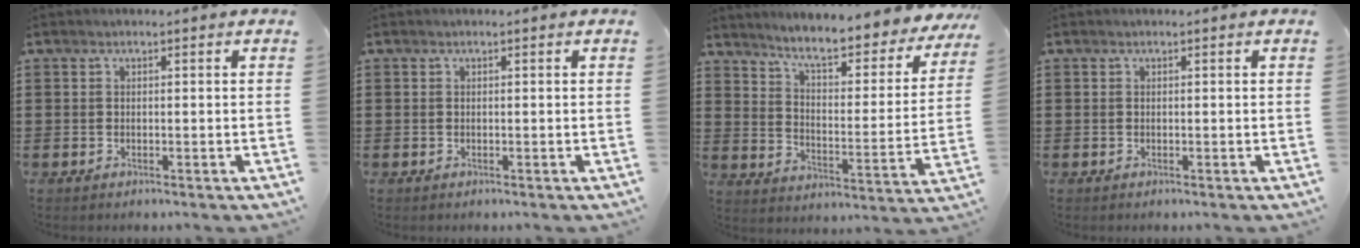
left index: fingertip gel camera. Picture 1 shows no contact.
{"total": 0.0}
{"total": 6.6, "force": [5.8, 0.1, 3.0], "torque": [-0.075, -0.049, 0.092]}
{"total": 0.0}